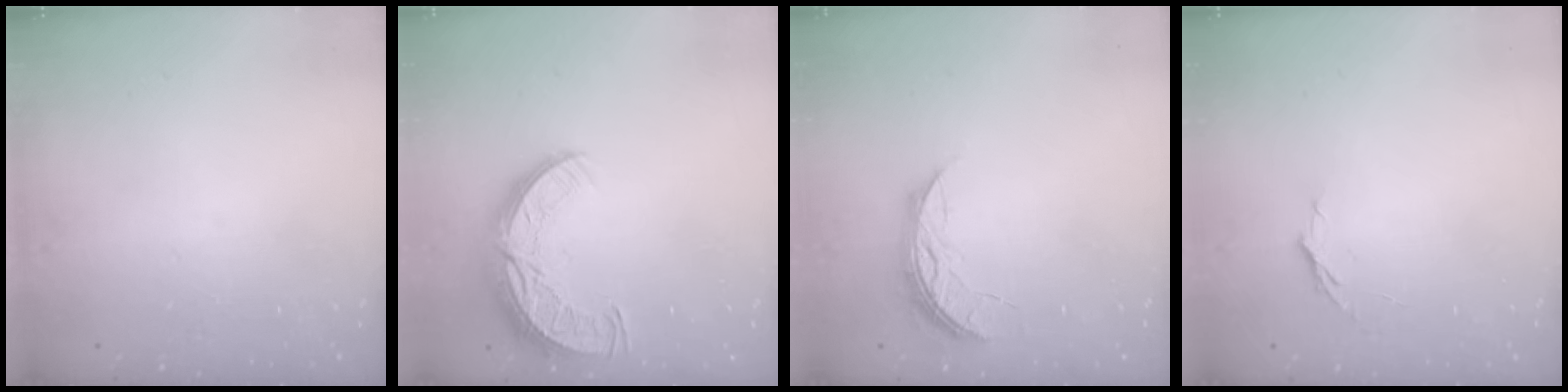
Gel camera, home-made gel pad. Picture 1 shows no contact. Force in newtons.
{"total": 11.7, "press": 11.7, "slide": 0.9}
{"total": 6.1, "press": 6.1, "slide": 0.4}
{"total": 3.2, "press": 3.2, "slide": 0.3}